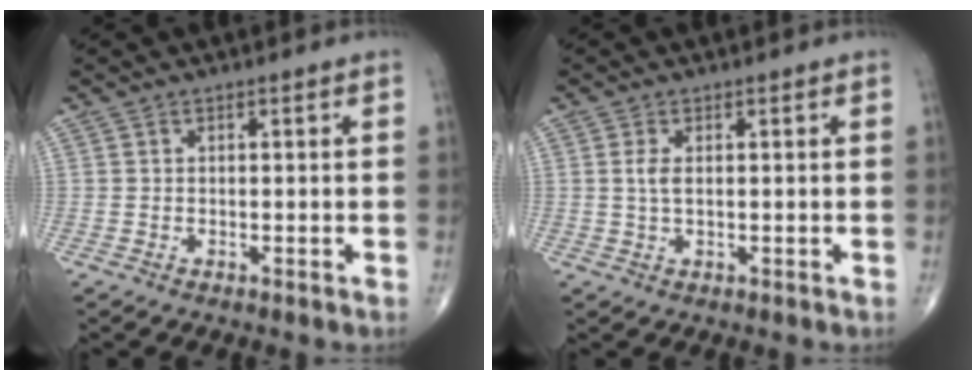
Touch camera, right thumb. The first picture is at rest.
{"total": 2.4, "force": [0.4, 1.1, 2.1], "torque": [-0.048, 0.001, 0.010]}